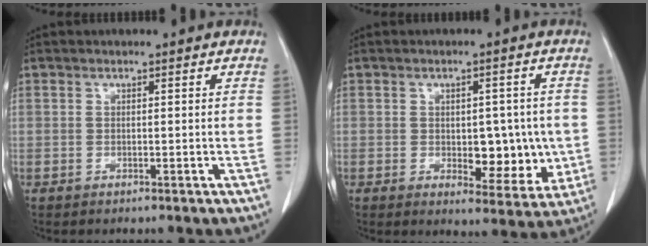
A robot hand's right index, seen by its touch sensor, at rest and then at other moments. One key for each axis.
{"total": 7.9, "fx": -0.5, "fy": 4.3, "fz": 6.6, "tx": -0.066, "ty": 0.003, "tz": 0.003}